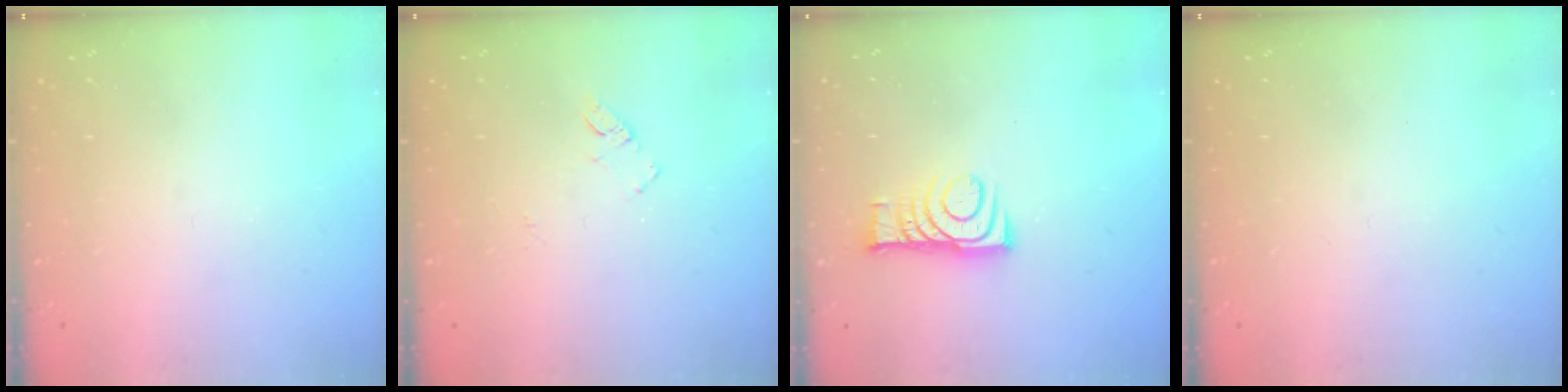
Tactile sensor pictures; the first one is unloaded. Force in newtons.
{"total": 6.2, "press": 6.2, "slide": 0.5}
{"total": 8.8, "press": 8.8, "slide": 0.1}
{"total": 0.0}